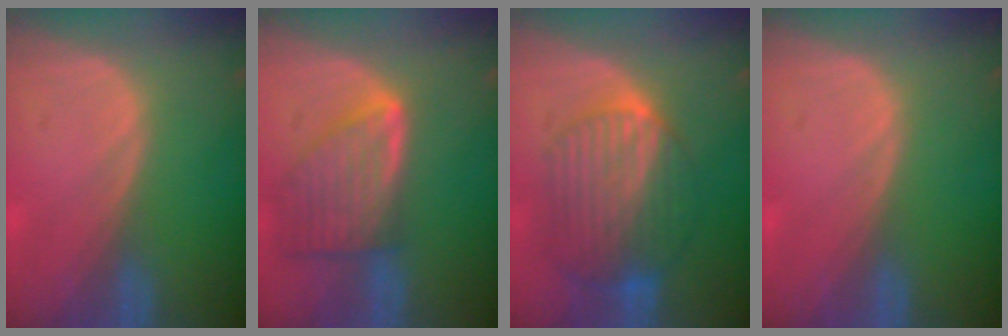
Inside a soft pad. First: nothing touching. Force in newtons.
{"total": 8.1, "press": 7.2, "slide": 3.6}
{"total": 9.5, "press": 9.4, "slide": 0.9}
{"total": 0.0}